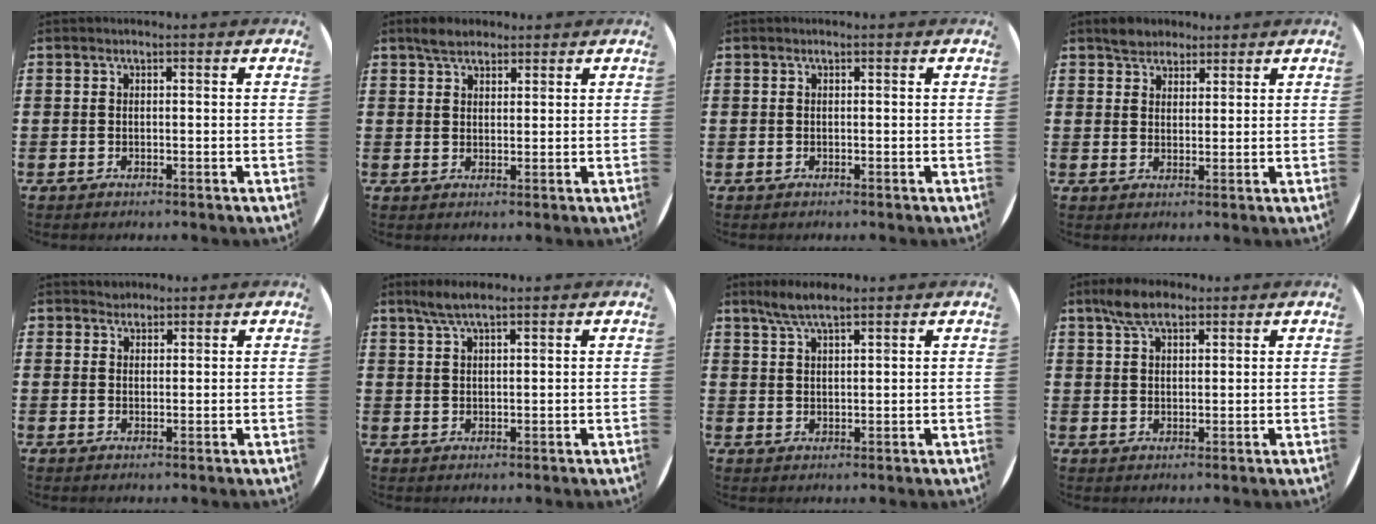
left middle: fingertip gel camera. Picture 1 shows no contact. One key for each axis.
{"total": 2.9, "fx": 2.5, "fy": 1.3, "fz": 0.7, "tx": -0.009, "ty": 0.005, "tz": 0.045}
{"total": 0.0}
{"total": 3.2, "fx": 2.8, "fy": 1.6, "fz": -0.2, "tx": 0.003, "ty": 0.003, "tz": 0.053}
{"total": 1.6, "fx": 1.5, "fy": 0.5, "fz": -0.3, "tx": 0.002, "ty": 0.001, "tz": 0.030}
{"total": 3.1, "fx": 2.4, "fy": 0.5, "fz": 1.9, "tx": -0.041, "ty": 0.004, "tz": 0.043}
{"total": 4.0, "fx": 3.2, "fy": 0.7, "fz": 2.3, "tx": -0.051, "ty": 0.002, "tz": 0.058}
{"total": 5.0, "fx": 3.7, "fy": 2.2, "fz": 2.5, "tx": -0.048, "ty": 0.002, "tz": 0.067}